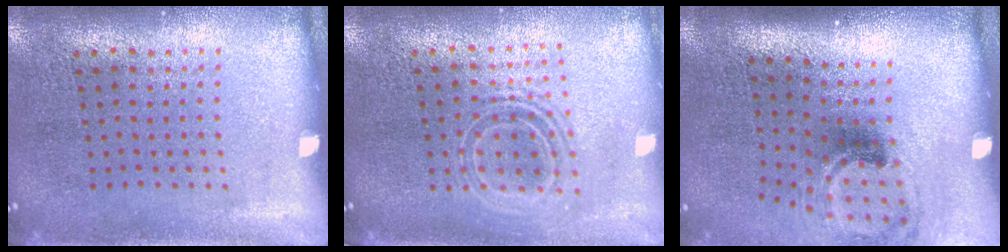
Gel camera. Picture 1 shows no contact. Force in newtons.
{"total": 1.7, "press": 1.4, "slide": 1.1}
{"total": 1.9, "press": 1.2, "slide": 1.4}